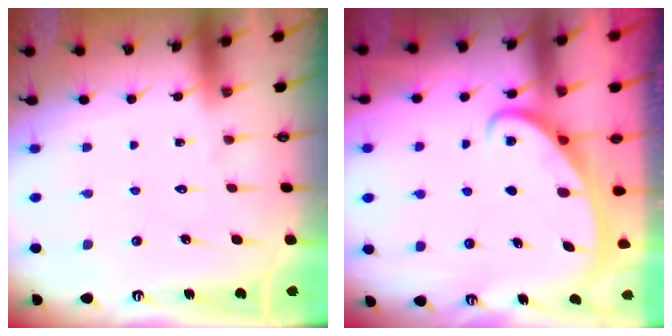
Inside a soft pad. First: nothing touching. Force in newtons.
{"total": 2.5, "press": 2.5, "slide": 0.3}